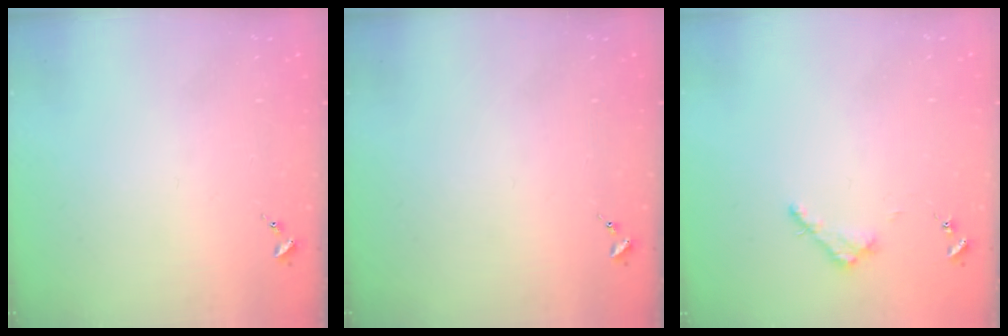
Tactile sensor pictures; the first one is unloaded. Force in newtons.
{"total": 0.0}
{"total": 3.2, "press": 3.2, "slide": 0.4}